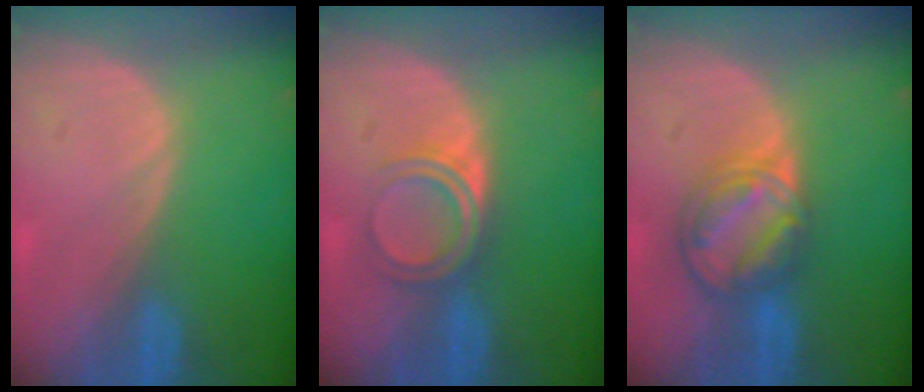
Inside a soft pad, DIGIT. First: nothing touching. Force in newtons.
{"total": 4.8, "press": 4.2, "slide": 2.4}
{"total": 8.2, "press": 7.0, "slide": 4.4}